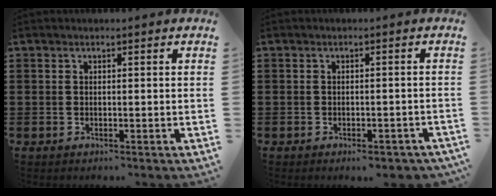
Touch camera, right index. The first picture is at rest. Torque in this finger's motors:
{"motor_torque": [0.17, -0.10, -0.44, -0.09]}